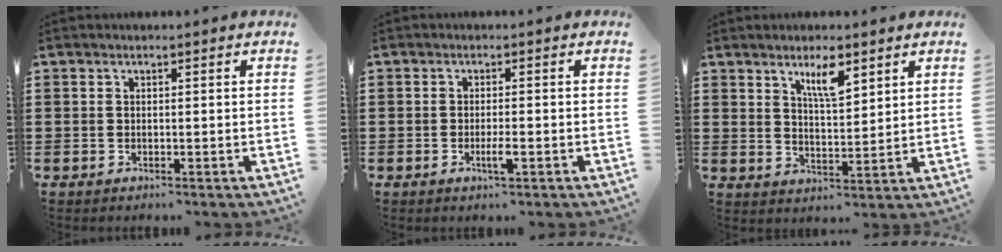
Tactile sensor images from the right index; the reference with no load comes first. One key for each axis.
{"total": 2.4, "fx": -1.0, "fy": 0.3, "fz": 2.1, "tx": -0.045, "ty": -0.003, "tz": -0.019}
{"total": 5.5, "fx": 3.6, "fy": 1.5, "fz": 3.9, "tx": -0.070, "ty": -0.003, "tz": 0.059}